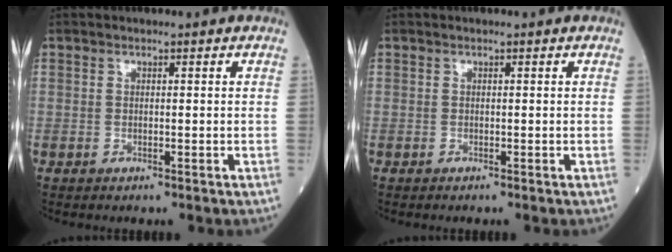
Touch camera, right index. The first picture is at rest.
{"total": 0.6, "force": [-0.5, -0.1, 0.2], "torque": [-0.001, -0.001, -0.009]}